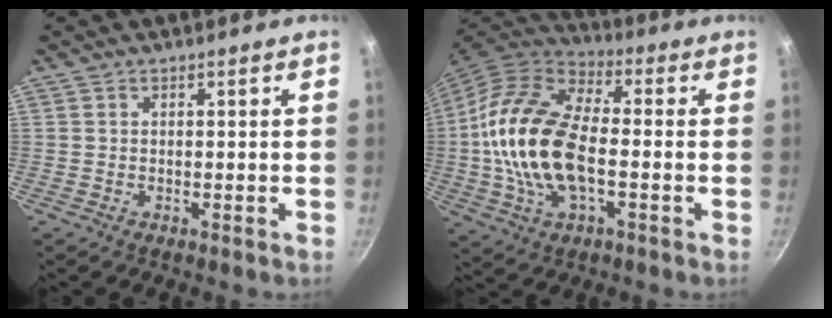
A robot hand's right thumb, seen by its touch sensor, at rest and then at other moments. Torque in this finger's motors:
{"motor_torque": [-0.43, 1.78, 2.34, -0.43, 0.29]}